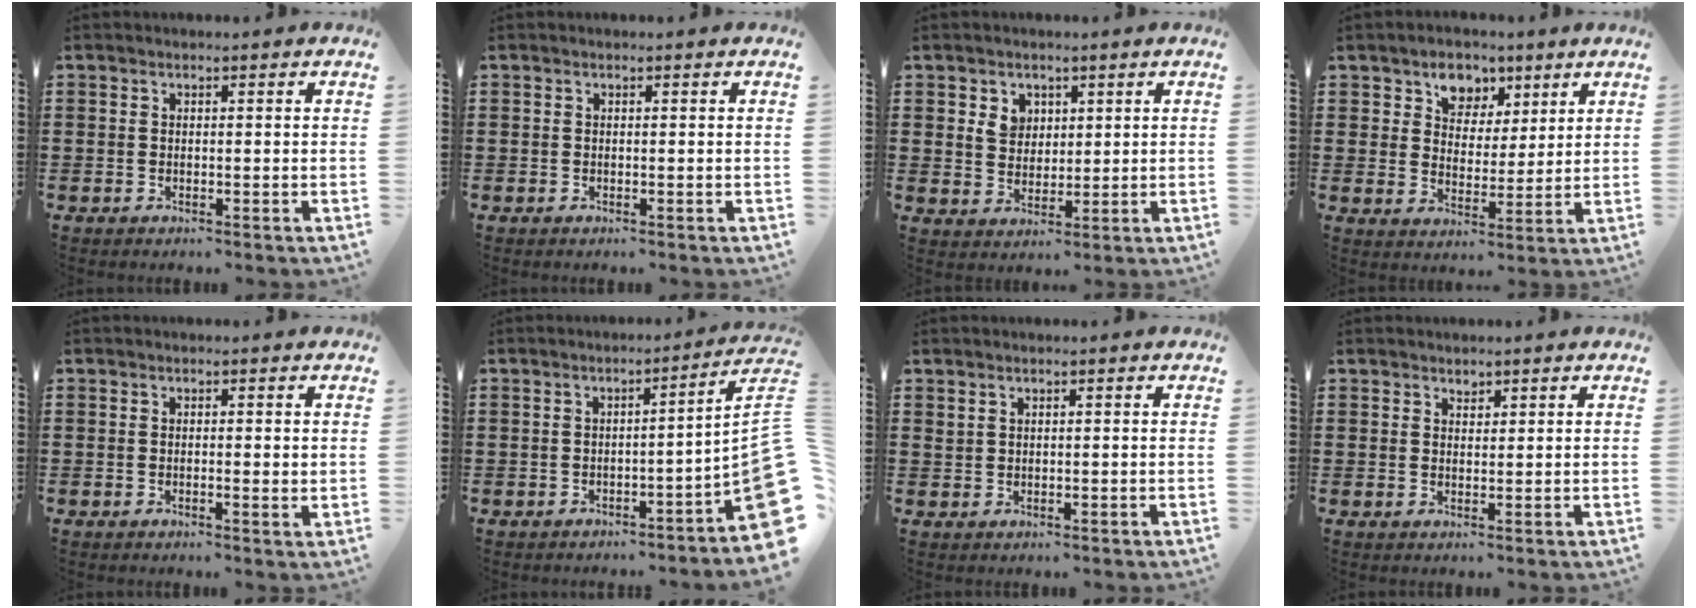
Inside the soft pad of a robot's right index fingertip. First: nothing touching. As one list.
[{"total": 0.0}, {"total": 4.0, "force": [1.9, 3.2, 1.5], "torque": [-0.034, 0.008, 0.034]}, {"total": 5.5, "force": [3.3, 4.2, 1.4], "torque": [-0.036, 0.005, 0.055]}, {"total": 0.9, "force": [-0.1, 0.2, 0.9], "torque": [-0.016, -0.002, -0.001]}, {"total": 5.7, "force": [-2.0, 0.7, 5.4], "torque": [-0.081, -0.024, -0.034]}, {"total": 0.8, "force": [0.7, 0.5, 0.3], "torque": [-0.007, 0.003, 0.013]}, {"total": 1.1, "force": [1.0, 0.5, 0.1], "torque": [-0.004, 0.000, 0.020]}]